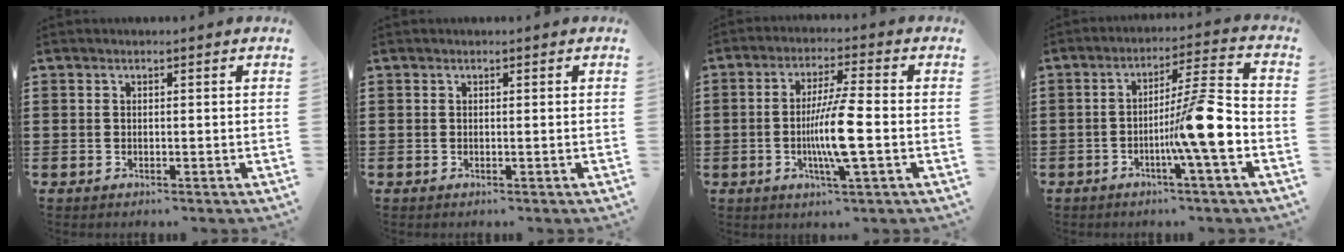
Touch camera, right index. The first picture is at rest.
{"total": 0.0}
{"total": 8.5, "force": [-1.7, 0.5, 8.3], "torque": [-0.168, -0.017, -0.039]}
{"total": 11.1, "force": [-3.0, 0.6, 10.7], "torque": [-0.154, -0.008, -0.057]}